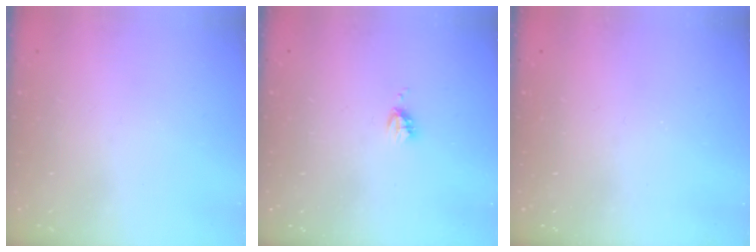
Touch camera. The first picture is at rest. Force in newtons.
{"total": 2.9, "press": 2.9, "slide": 0.3}
{"total": 0.0}